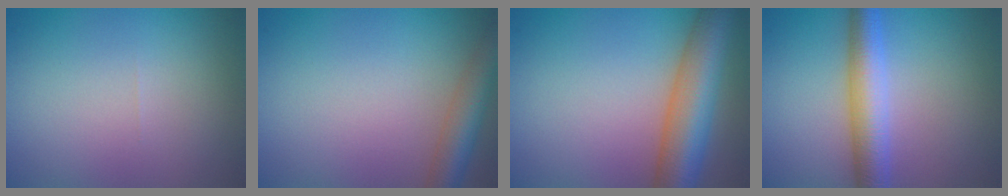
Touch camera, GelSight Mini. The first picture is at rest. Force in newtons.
{"total": 4.0, "press": 4.0, "slide": 0.3}
{"total": 8.4, "press": 8.4, "slide": 0.3}
{"total": 4.9, "press": 4.9, "slide": 0.2}